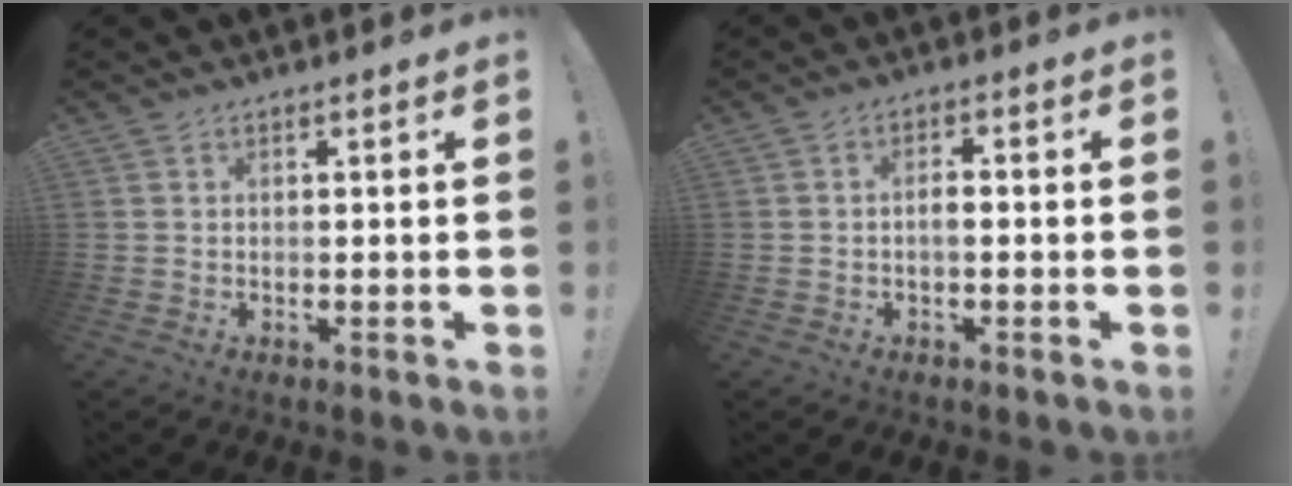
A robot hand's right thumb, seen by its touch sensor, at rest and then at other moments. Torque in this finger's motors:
{"motor_torque": [-0.08, -0.24, -0.25, 0.22, 0.01]}